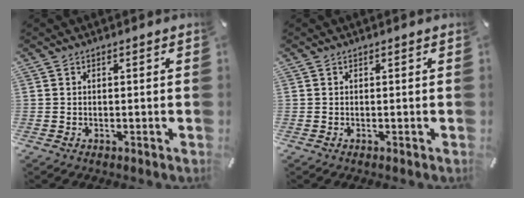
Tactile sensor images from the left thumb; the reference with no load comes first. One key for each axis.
{"total": 0.0}